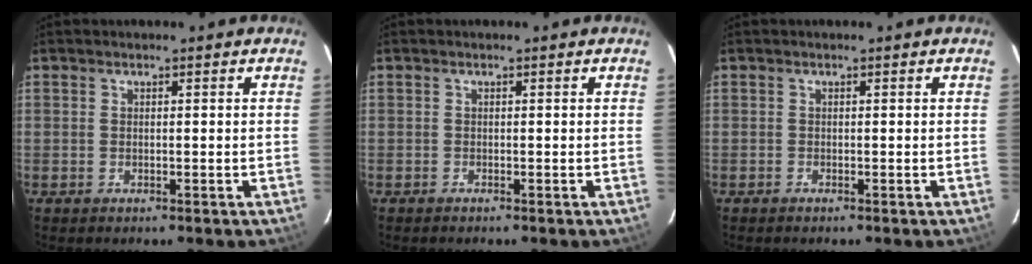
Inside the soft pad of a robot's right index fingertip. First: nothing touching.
{"total": 0.0}
{"total": 0.0}